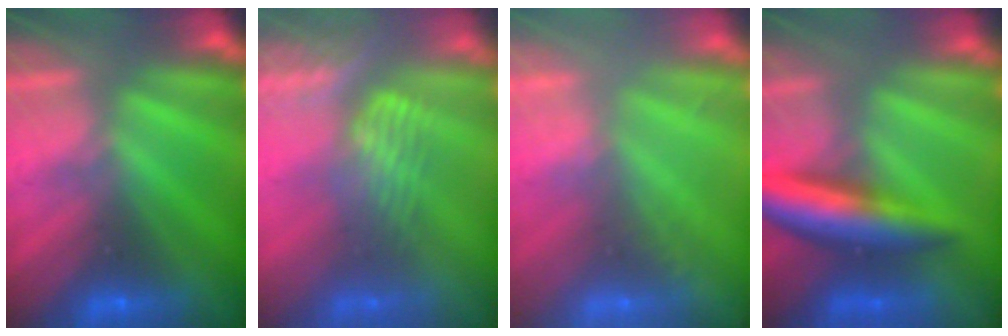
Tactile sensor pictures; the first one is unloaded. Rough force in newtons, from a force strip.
{"total": 3.9}
{"total": 1.6}
{"total": 9.4}